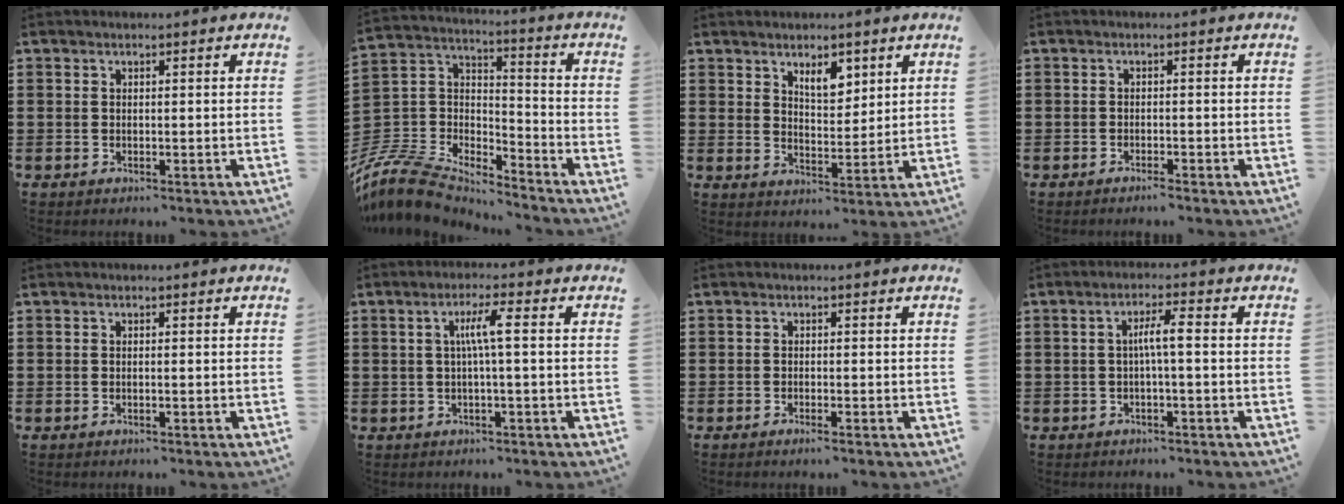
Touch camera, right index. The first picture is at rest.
{"total": 10.0, "force": [-8.7, 3.6, 3.4], "torque": [-0.095, 0.008, -0.177]}
{"total": 4.7, "force": [3.2, 2.3, 2.7], "torque": [-0.045, -0.002, 0.054]}
{"total": 1.1, "force": [-1.0, 0.0, 0.5], "torque": [-0.011, -0.003, -0.019]}
{"total": 0.0}
{"total": 4.4, "force": [0.2, 0.1, 4.4], "torque": [-0.083, 0.002, -0.002]}
{"total": 0.8, "force": [-0.5, -0.1, 0.6], "torque": [-0.012, -0.005, -0.009]}
{"total": 3.6, "force": [-0.3, 0.2, 3.6], "torque": [-0.068, 0.003, -0.009]}